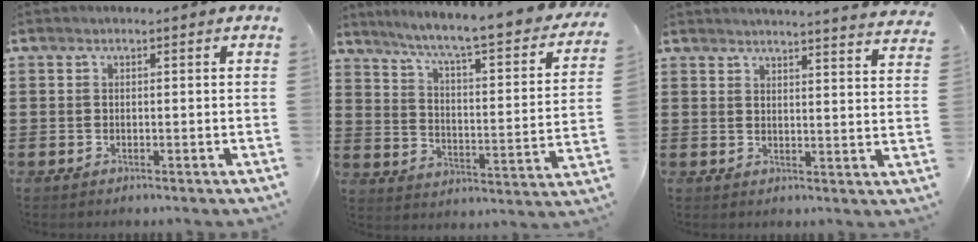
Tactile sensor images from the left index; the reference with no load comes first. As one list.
[{"total": 6.8, "force": [5.5, -0.6, 3.9], "torque": [-0.100, -0.048, 0.082]}, {"total": 3.7, "force": [3.6, -1.0, 0.4], "torque": [-0.013, -0.026, 0.060]}]